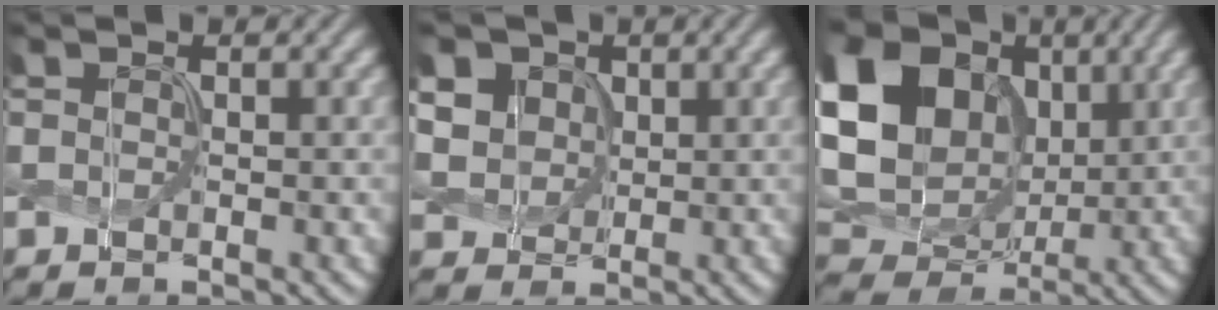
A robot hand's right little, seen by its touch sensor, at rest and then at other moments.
{"total": 9.0, "force": [3.9, 7.0, 4.2], "torque": [-0.105, 0.029, 0.061]}
{"total": 18.5, "force": [5.0, 14.6, 10.2], "torque": [-0.255, 0.043, 0.079]}